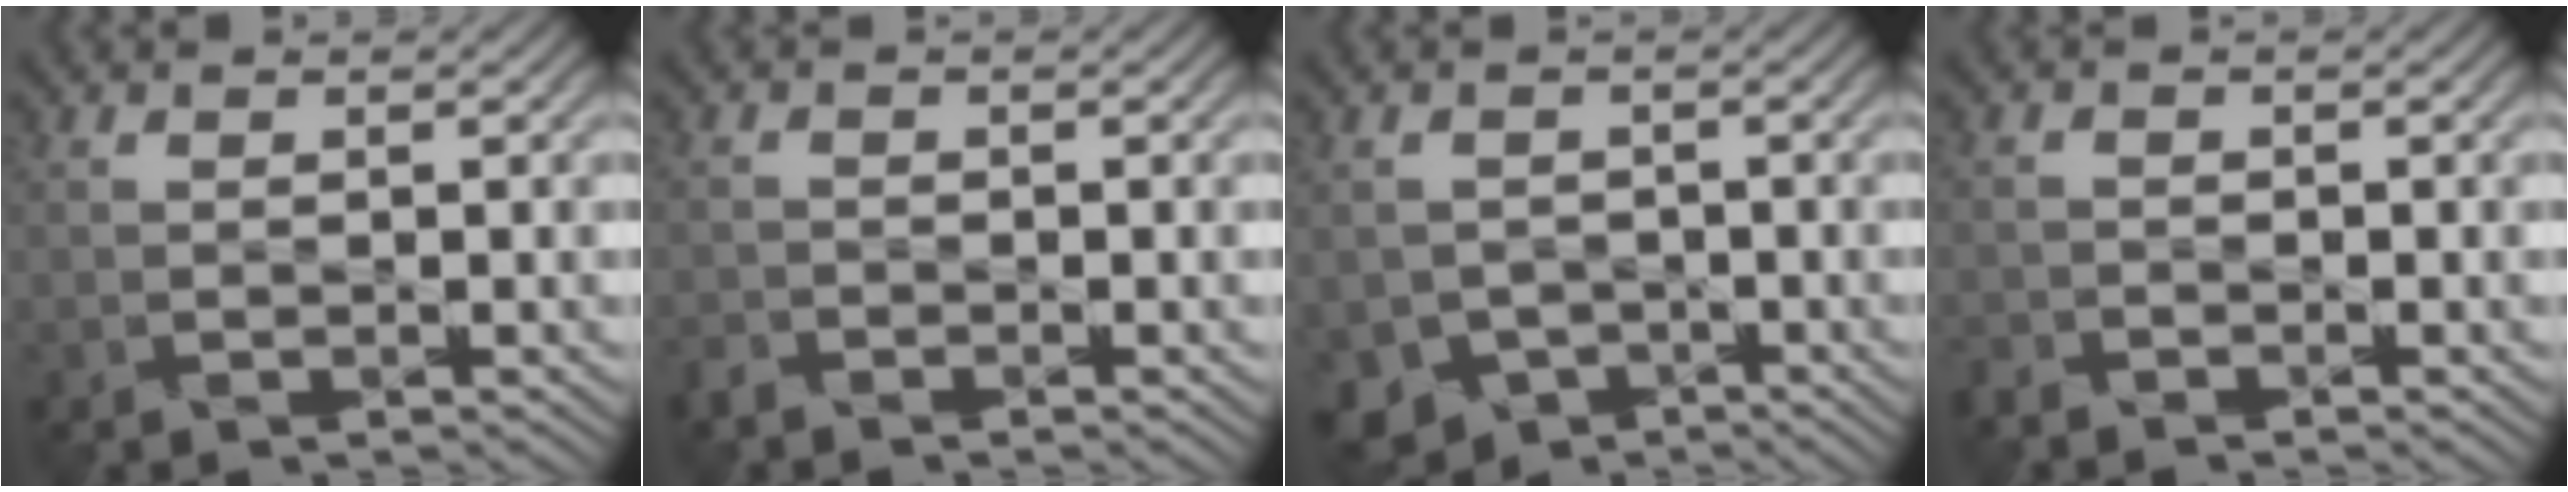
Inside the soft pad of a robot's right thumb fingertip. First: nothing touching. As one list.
[{"total": 1.4, "force": [-1.3, 0.4, 0.3], "torque": [-0.010, -0.002, -0.033]}, {"total": 6.1, "force": [-3.3, 4.6, 2.2], "torque": [-0.048, -0.018, -0.057]}, {"total": 1.7, "force": [-1.6, 0.4, 0.2], "torque": [-0.008, -0.006, -0.042]}]